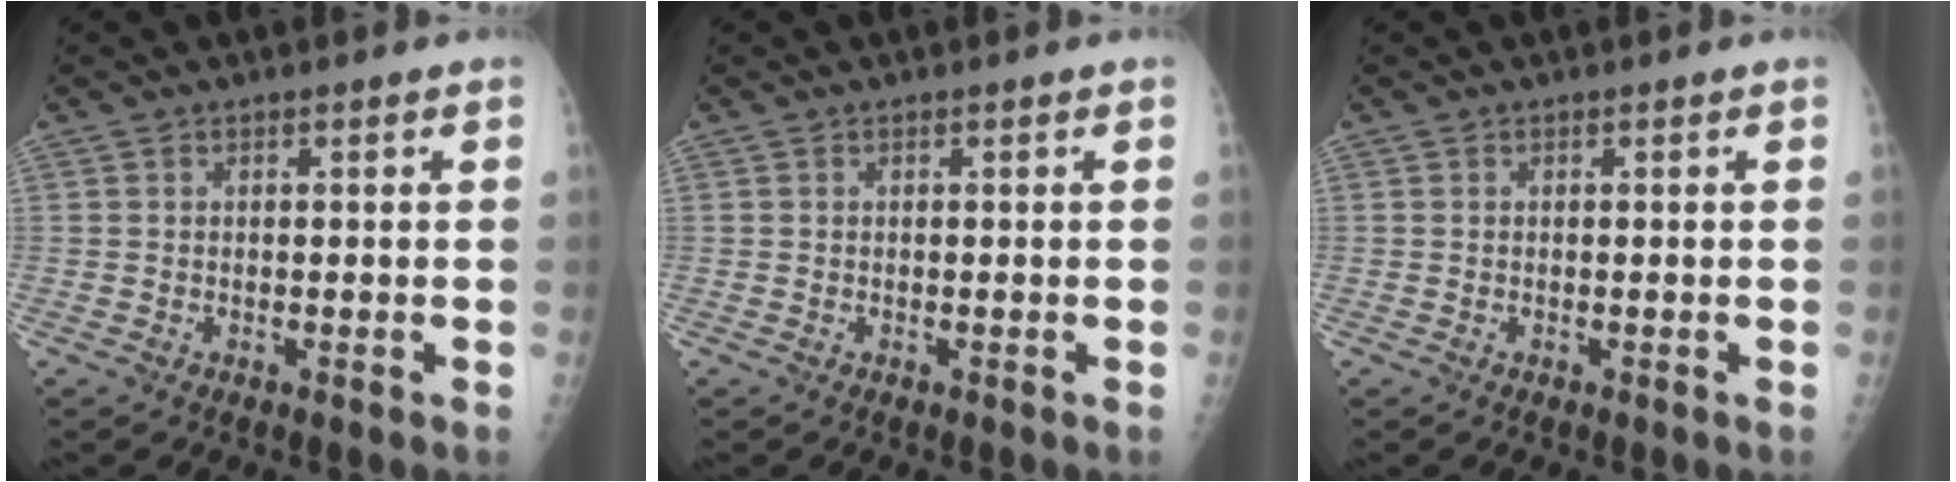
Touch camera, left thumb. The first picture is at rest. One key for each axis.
{"total": 0.0}
{"total": 0.0}